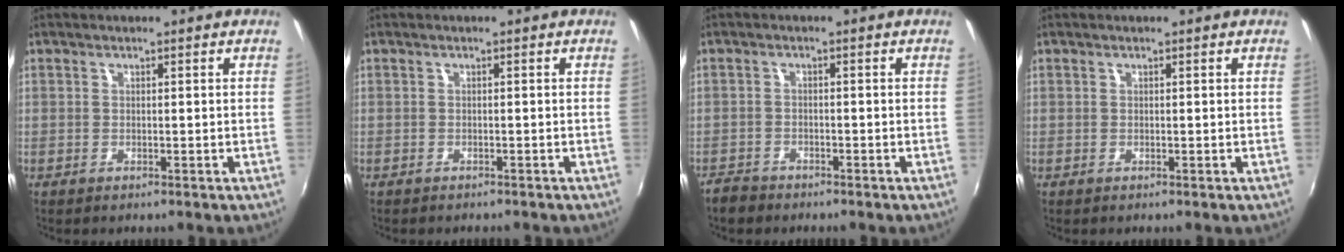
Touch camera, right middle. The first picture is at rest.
{"total": 1.5, "force": [-1.4, 0.5, 0.3], "torque": [-0.012, -0.009, -0.020]}
{"total": 3.3, "force": [-2.9, 1.5, 0.6], "torque": [-0.025, -0.005, -0.057]}
{"total": 0.0}